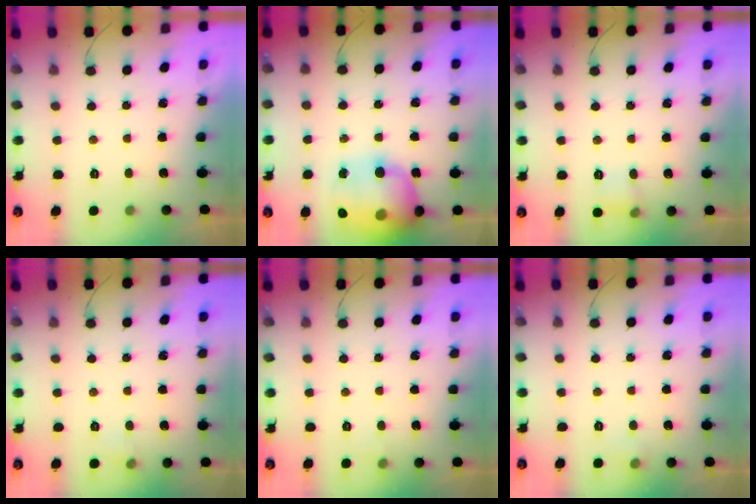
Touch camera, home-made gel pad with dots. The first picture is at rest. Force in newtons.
{"total": 20.9, "press": 20.5, "slide": 4.5}
{"total": 5.8, "press": 5.5, "slide": 1.7}
{"total": 3.0, "press": 2.7, "slide": 1.3}
{"total": 2.5, "press": 2.4, "slide": 1.0}
{"total": 4.4, "press": 3.0, "slide": 3.2}